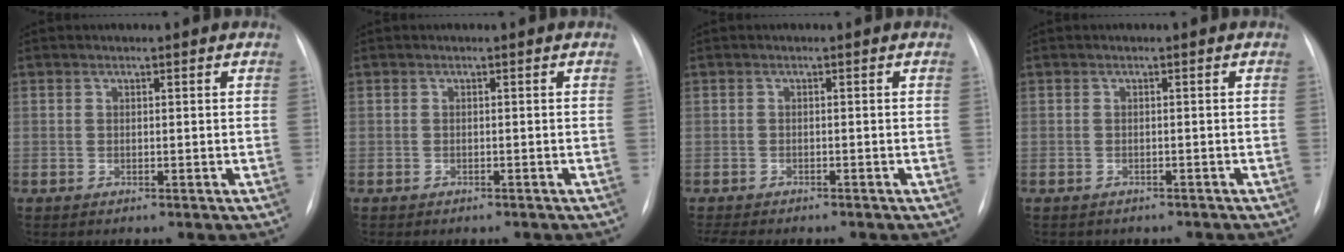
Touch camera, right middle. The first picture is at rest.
{"total": 2.6, "force": [-2.2, 1.0, 0.9], "torque": [-0.017, -0.005, -0.021]}
{"total": 6.3, "force": [-5.4, 1.5, 2.8], "torque": [-0.045, -0.007, -0.072]}
{"total": 4.2, "force": [-3.7, 1.9, 1.0], "torque": [-0.019, 0.003, -0.036]}